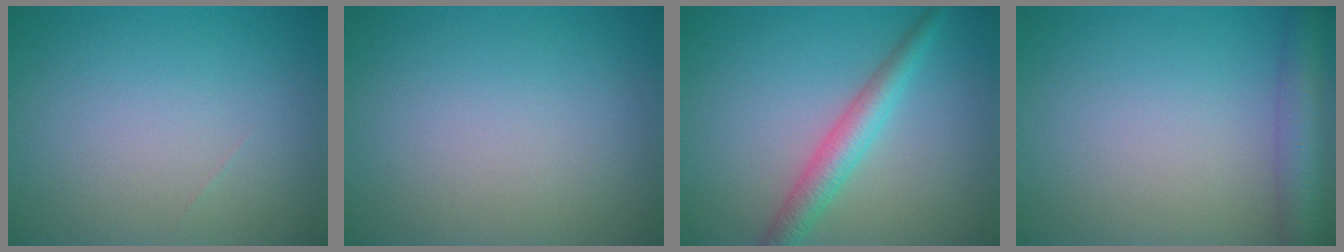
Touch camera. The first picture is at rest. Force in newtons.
{"total": 0.0}
{"total": 3.4, "press": 3.4, "slide": 0.1}
{"total": 4.5, "press": 4.5, "slide": 0.3}